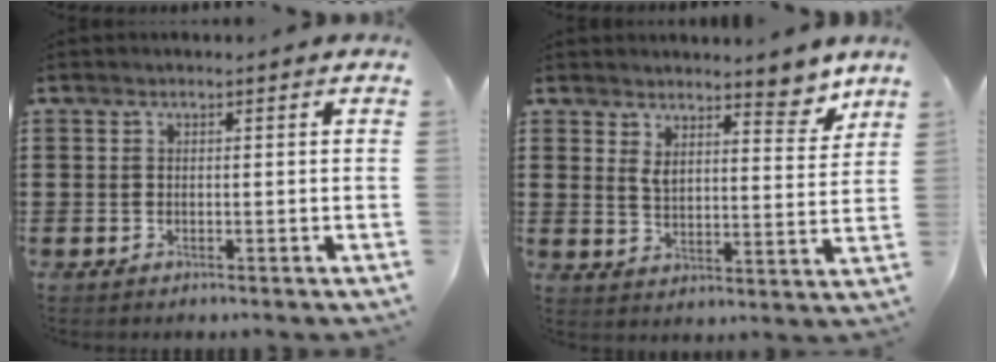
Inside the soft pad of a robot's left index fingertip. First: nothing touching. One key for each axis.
{"total": 6.0, "fx": 5.0, "fy": 1.8, "fz": 2.8, "tx": -0.050, "ty": -0.025, "tz": 0.082}